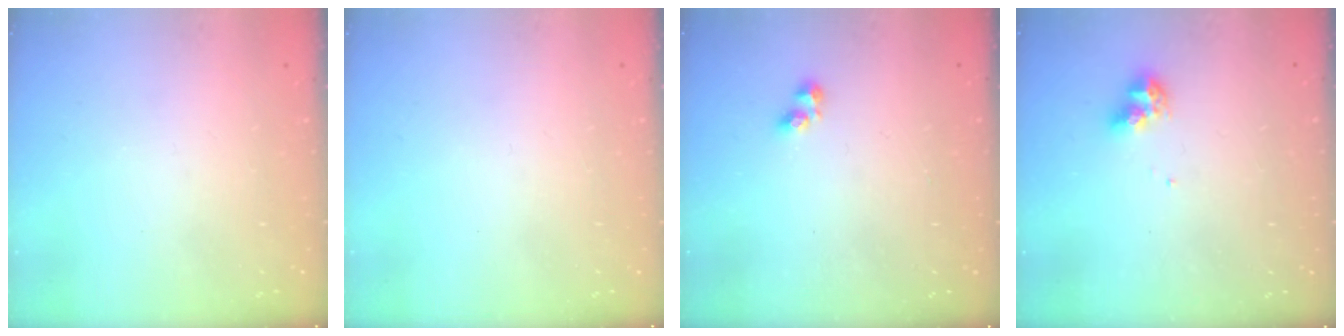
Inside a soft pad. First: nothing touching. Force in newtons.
{"total": 0.0}
{"total": 2.4, "press": 2.3, "slide": 0.4}
{"total": 7.8, "press": 7.7, "slide": 0.6}